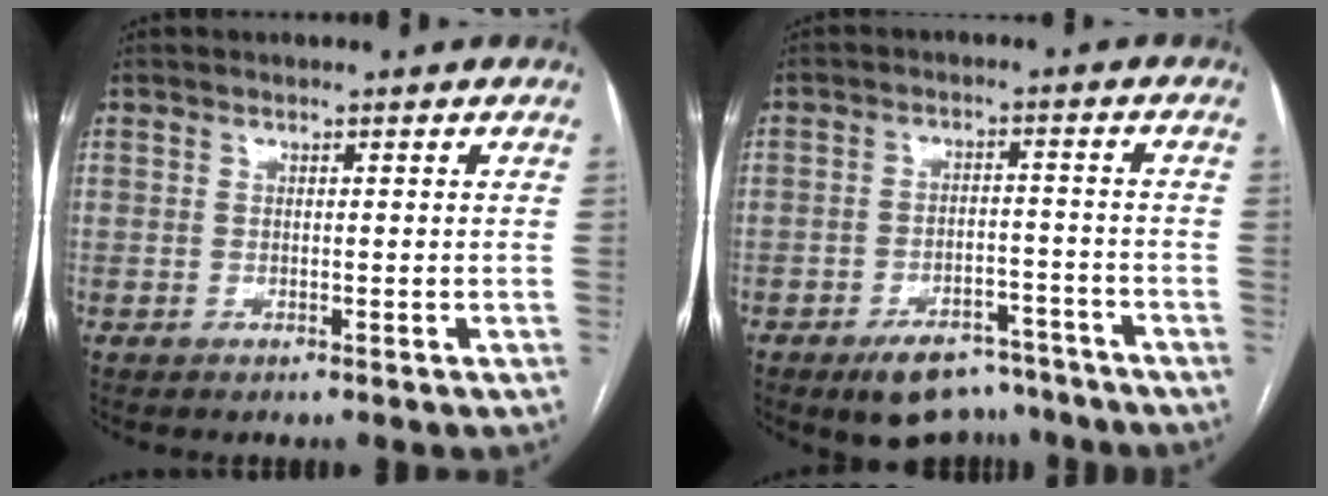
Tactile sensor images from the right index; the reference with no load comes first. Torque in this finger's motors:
{"motor_torque": [0.80, -0.35, 0.26, 0.05]}